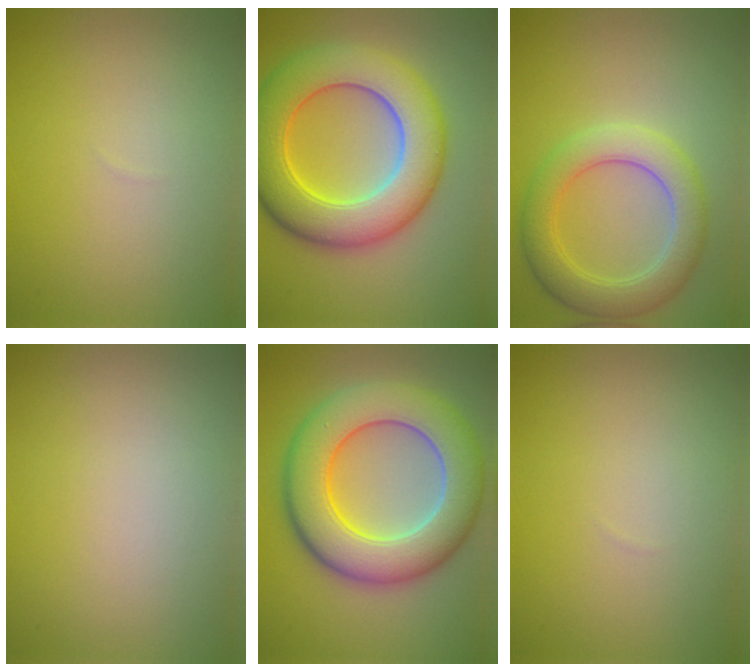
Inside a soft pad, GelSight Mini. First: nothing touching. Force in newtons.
{"total": 10.6, "press": 10.5, "slide": 0.3}
{"total": 5.2, "press": 5.2, "slide": 0.2}
{"total": 0.0}
{"total": 10.6, "press": 10.5, "slide": 0.6}
{"total": 0.0}